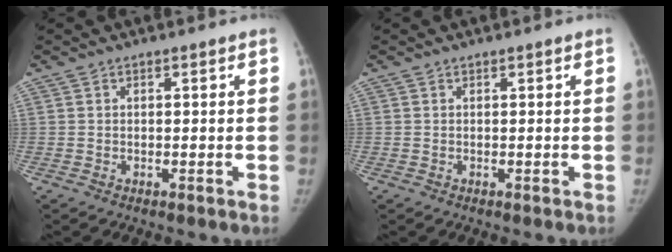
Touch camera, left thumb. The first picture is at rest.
{"total": 0.0}